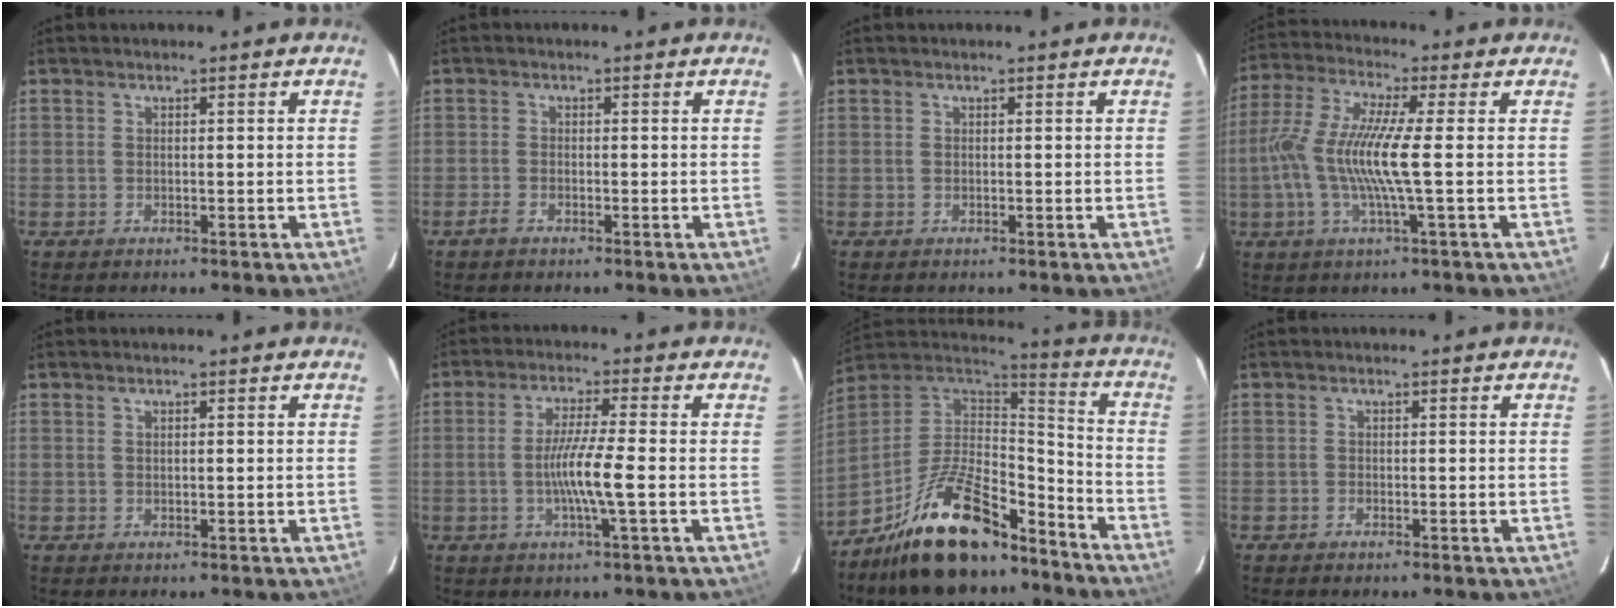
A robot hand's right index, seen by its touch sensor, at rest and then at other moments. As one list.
[{"total": 1.5, "force": [-1.2, 0.5, 0.9], "torque": [-0.025, 0.000, -0.026]}, {"total": 0.0}, {"total": 11.5, "force": [-1.6, 0.1, 11.4], "torque": [-0.231, -0.002, -0.033]}, {"total": 0.6, "force": [0.2, 0.2, 0.5], "torque": [-0.009, 0.003, 0.004]}, {"total": 7.3, "force": [-1.7, -0.7, 7.0], "torque": [-0.133, -0.007, -0.033]}, {"total": 21.2, "force": [-14.8, 8.2, 12.9], "torque": [-0.250, 0.001, -0.245]}, {"total": 0.7, "force": [-0.6, 0.4, 0.2], "torque": [-0.007, 0.000, -0.010]}]